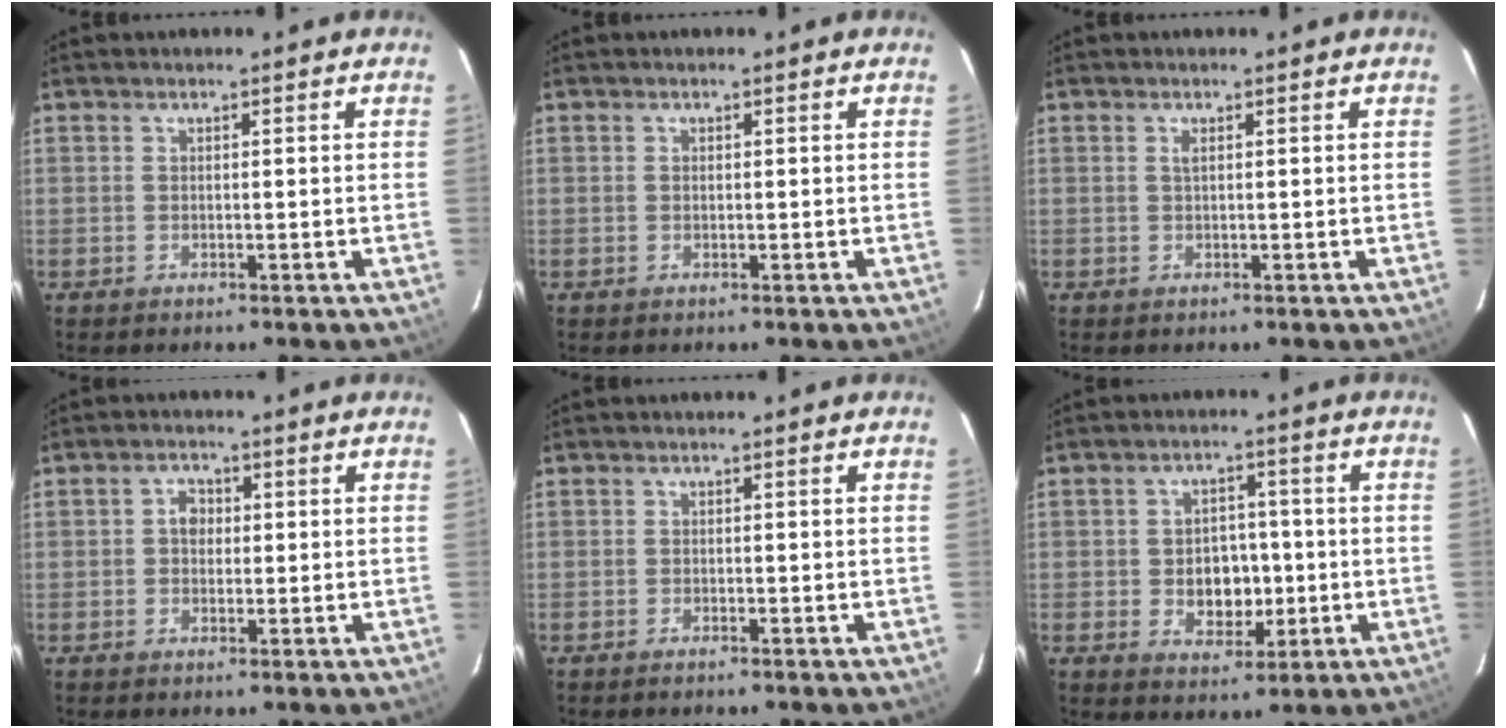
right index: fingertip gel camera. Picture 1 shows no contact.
{"total": 0.0}
{"total": 0.7, "force": [0.3, 0.0, 0.6], "torque": [-0.013, 0.002, 0.004]}
{"total": 2.8, "force": [0.2, 2.3, 1.5], "torque": [-0.024, 0.010, 0.002]}
{"total": 0.6, "force": [-0.6, 0.1, 0.2], "torque": [-0.003, -0.001, -0.013]}
{"total": 7.2, "force": [-1.0, 5.5, 4.5], "torque": [-0.087, 0.008, -0.004]}